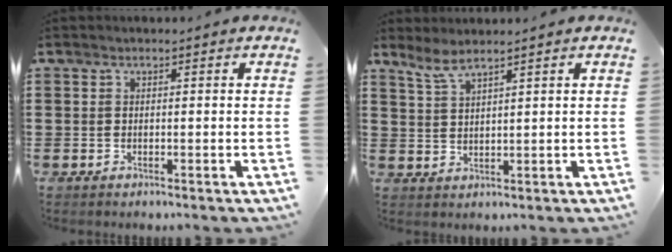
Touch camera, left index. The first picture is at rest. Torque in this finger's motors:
{"motor_torque": [0.11, 0.05, 0.05, 0.02]}